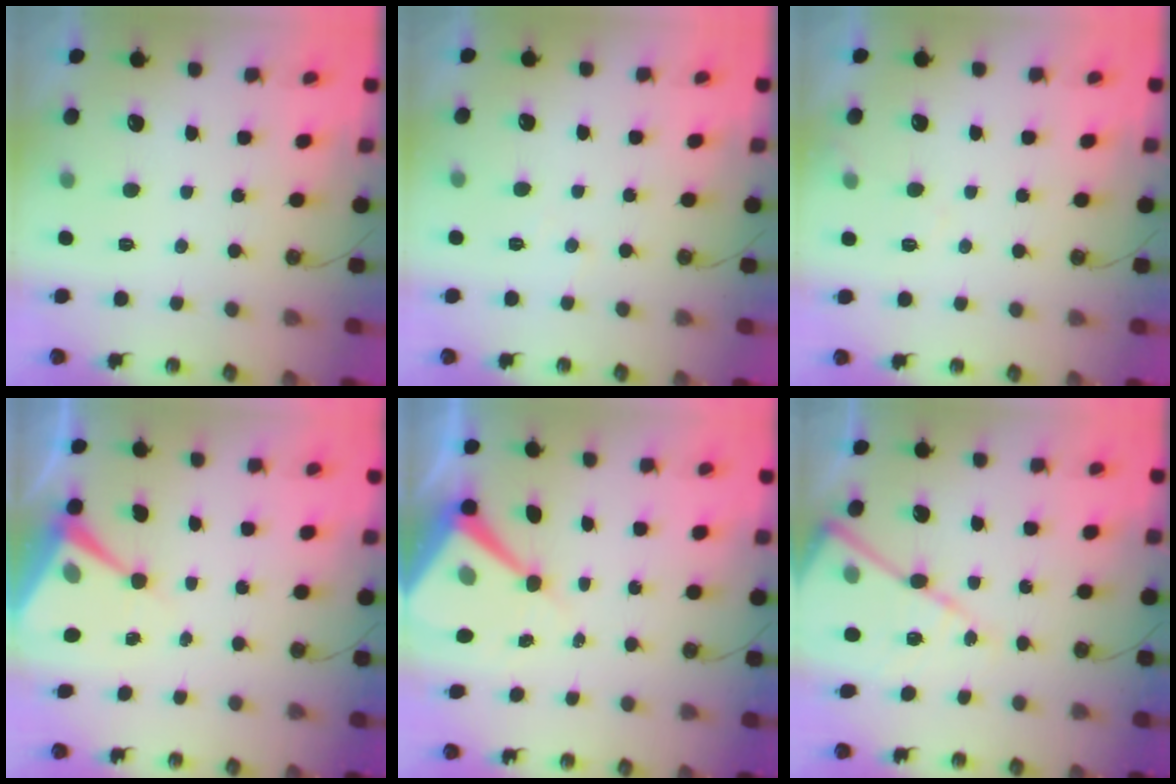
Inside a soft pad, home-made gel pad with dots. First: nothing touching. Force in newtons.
{"total": 4.4, "press": 4.3, "slide": 0.6}
{"total": 4.2, "press": 4.1, "slide": 0.7}
{"total": 8.5, "press": 8.5, "slide": 0.2}
{"total": 8.4, "press": 8.3, "slide": 0.7}
{"total": 15.9, "press": 15.9, "slide": 1.7}